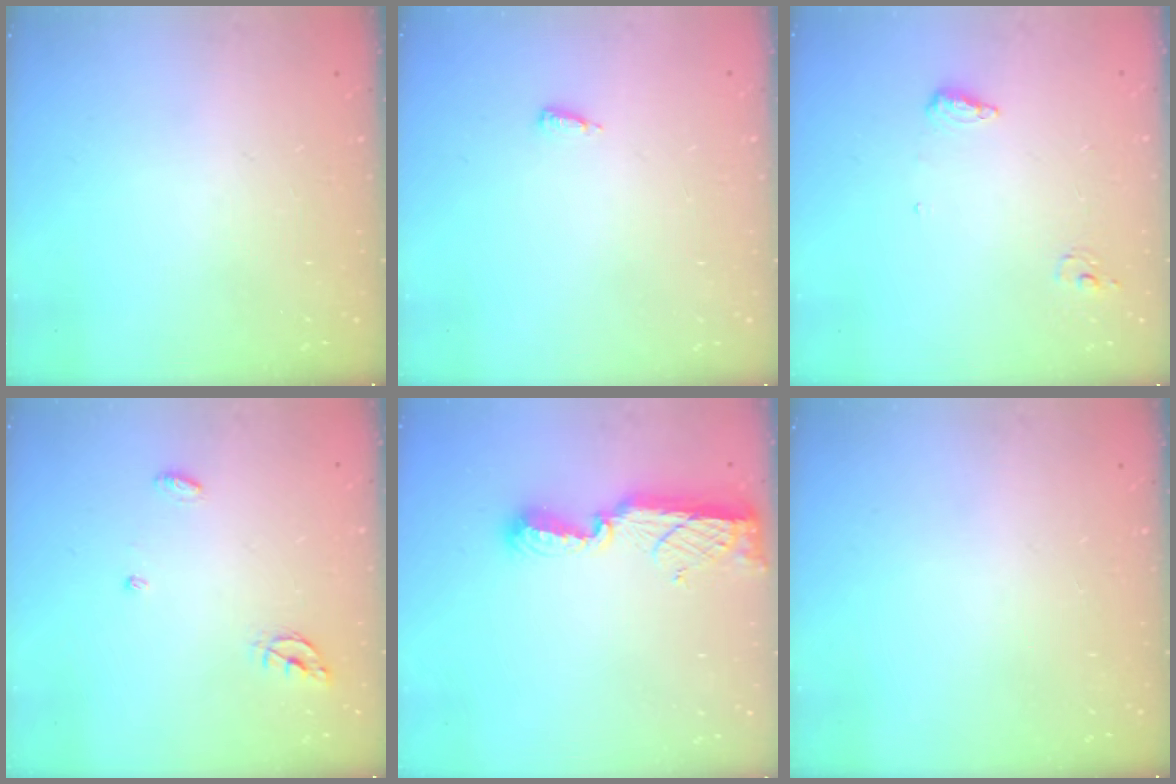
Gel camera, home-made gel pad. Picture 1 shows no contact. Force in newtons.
{"total": 4.3, "press": 4.2, "slide": 1.0}
{"total": 6.3, "press": 6.1, "slide": 1.6}
{"total": 5.0, "press": 5.0, "slide": 0.5}
{"total": 11.5, "press": 10.3, "slide": 5.0}
{"total": 0.0}